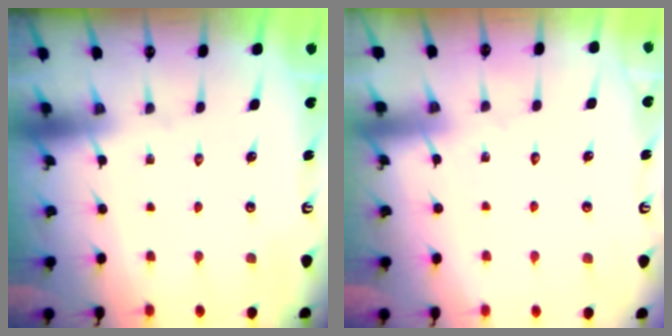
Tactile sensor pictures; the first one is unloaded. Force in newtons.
{"total": 2.7, "press": 2.7, "slide": 0.3}